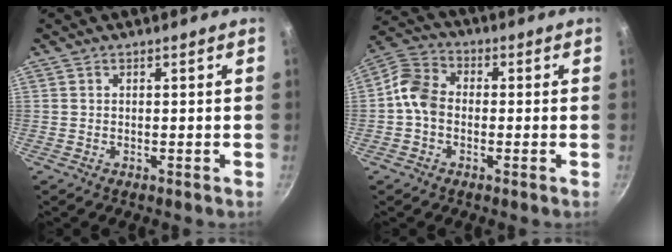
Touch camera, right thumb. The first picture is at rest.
{"total": 7.5, "force": [-1.0, 5.8, 4.6], "torque": [-0.074, 0.025, -0.040]}